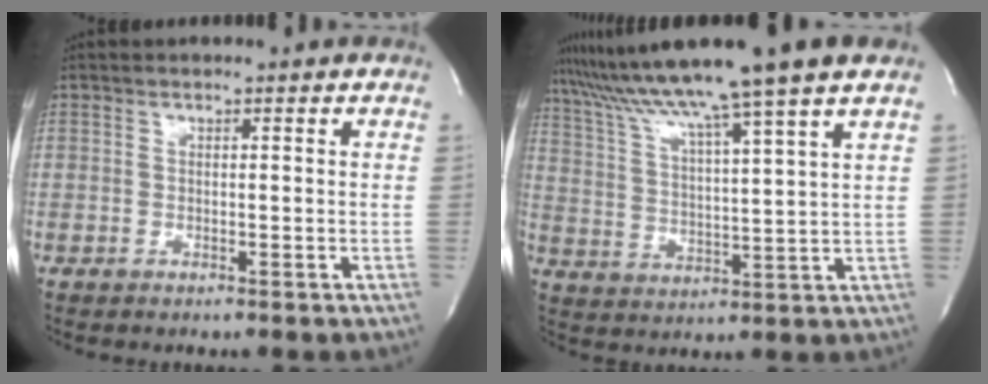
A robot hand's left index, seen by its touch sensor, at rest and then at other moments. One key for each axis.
{"total": 15.1, "fx": 12.0, "fy": -2.2, "fz": 8.9, "tx": -0.156, "ty": 0.007, "tz": 0.191}